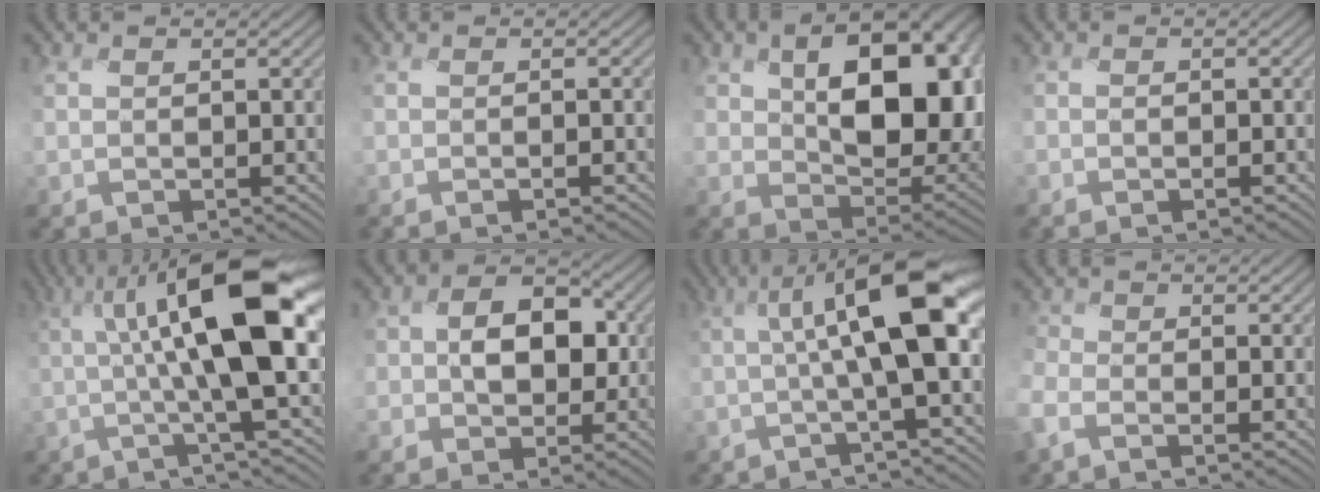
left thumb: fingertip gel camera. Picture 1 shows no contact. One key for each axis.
{"total": 0.7, "fx": -0.6, "fy": -0.1, "fz": 0.5, "tx": -0.005, "ty": 0.001, "tz": -0.011}
{"total": 13.3, "fx": 2.7, "fy": 7.9, "fz": 10.3, "tx": -0.147, "ty": -0.005, "tz": 0.052}
{"total": 0.8, "fx": -0.7, "fy": 0.1, "fz": 0.3, "tx": -0.002, "ty": 0.001, "tz": -0.015}
{"total": 13.1, "fx": 0.7, "fy": 2.1, "fz": 12.9, "tx": -0.194, "ty": 0.018, "tz": 0.004}
{"total": 6.3, "fx": -0.4, "fy": 4.8, "fz": 4.1, "tx": -0.067, "ty": 0.005, "tz": -0.020}
{"total": 10.0, "fx": 0.5, "fy": 1.8, "fz": 9.8, "tx": -0.141, "ty": 0.014, "tz": -0.003}
{"total": 2.6, "fx": -2.1, "fy": 1.1, "fz": 1.0, "tx": -0.034, "ty": -0.004, "tz": -0.055}